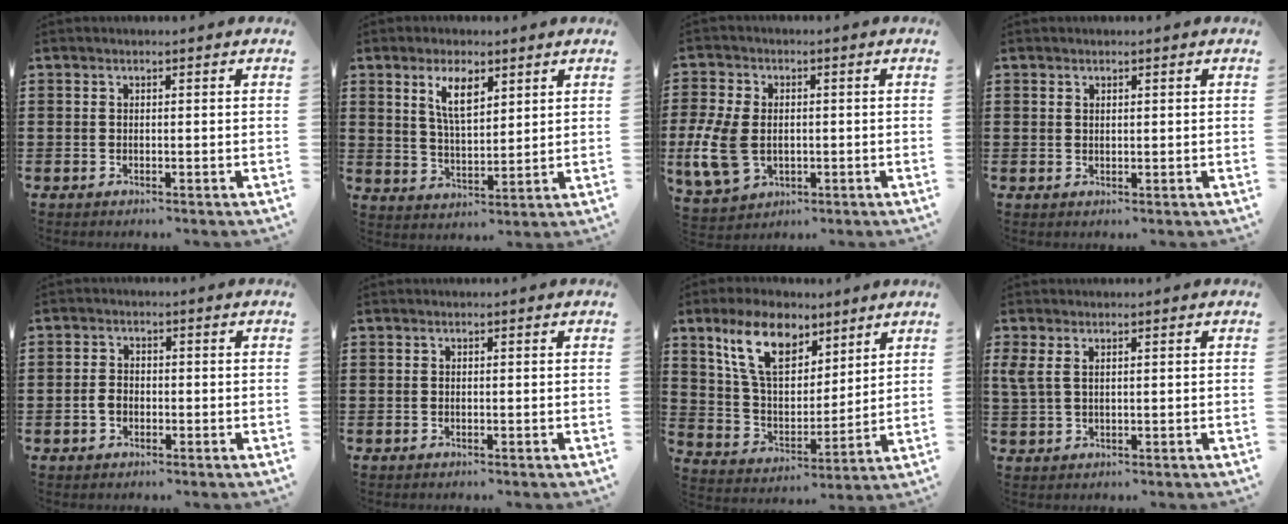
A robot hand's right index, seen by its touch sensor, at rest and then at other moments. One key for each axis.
{"total": 6.2, "fx": 3.2, "fy": 2.4, "fz": 4.7, "tx": -0.094, "ty": 0.004, "tz": 0.055}
{"total": 8.2, "fx": -1.1, "fy": 5.7, "fz": 5.8, "tx": -0.152, "ty": 0.002, "tz": -0.025}
{"total": 0.5, "fx": 0.4, "fy": 0.2, "fz": 0.3, "tx": -0.006, "ty": 0.000, "tz": 0.008}
{"total": 2.4, "fx": -0.8, "fy": 1.7, "fz": 1.5, "tx": -0.036, "ty": 0.000, "tz": -0.018}
{"total": 0.0}
{"total": 12.0, "fx": 7.7, "fy": 6.1, "fz": 6.9, "tx": -0.157, "ty": -0.003, "tz": 0.145}
{"total": 2.6, "fx": 1.2, "fy": 1.0, "fz": 2.0, "tx": -0.051, "ty": 0.002, "tz": 0.019}